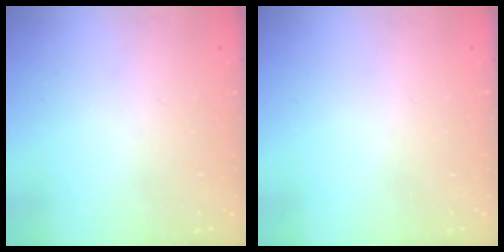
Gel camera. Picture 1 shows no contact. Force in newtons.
{"total": 0.0}